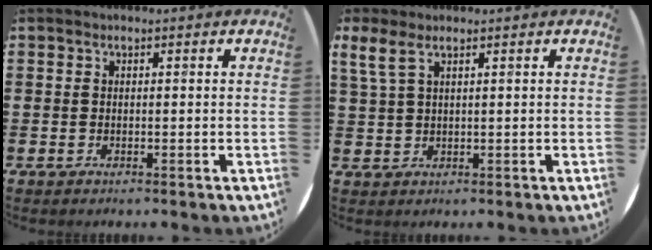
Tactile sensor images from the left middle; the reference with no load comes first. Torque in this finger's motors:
{"motor_torque": [-0.32, -0.48, 0.36, 0.11]}